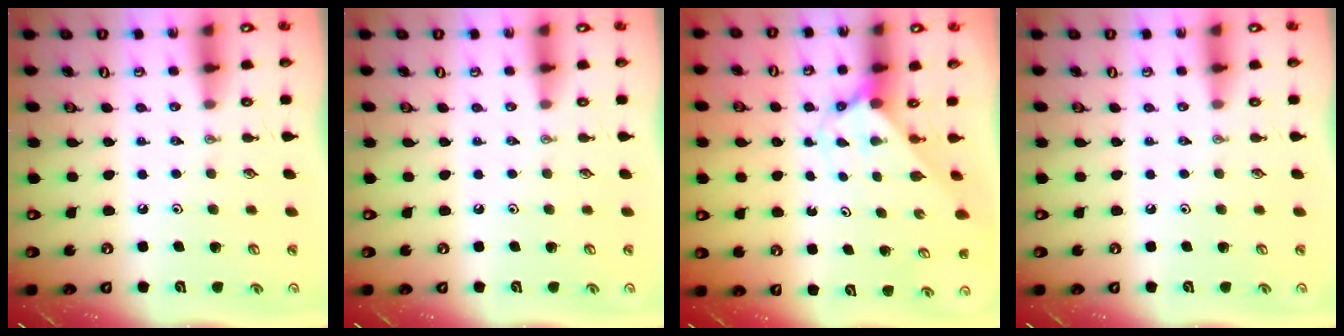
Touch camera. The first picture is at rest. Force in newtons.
{"total": 0.0}
{"total": 2.3, "press": 2.3, "slide": 0.2}
{"total": 0.0}